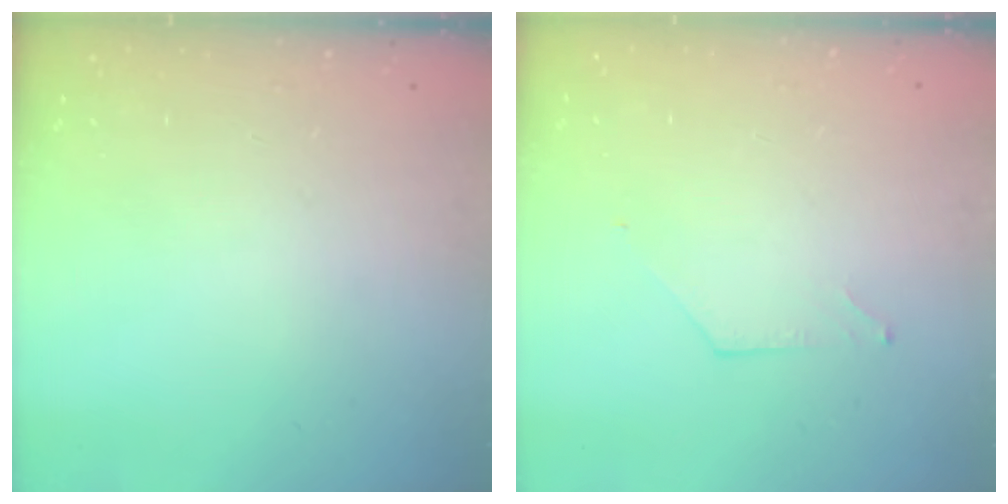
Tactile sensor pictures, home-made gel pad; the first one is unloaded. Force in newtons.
{"total": 0.0}